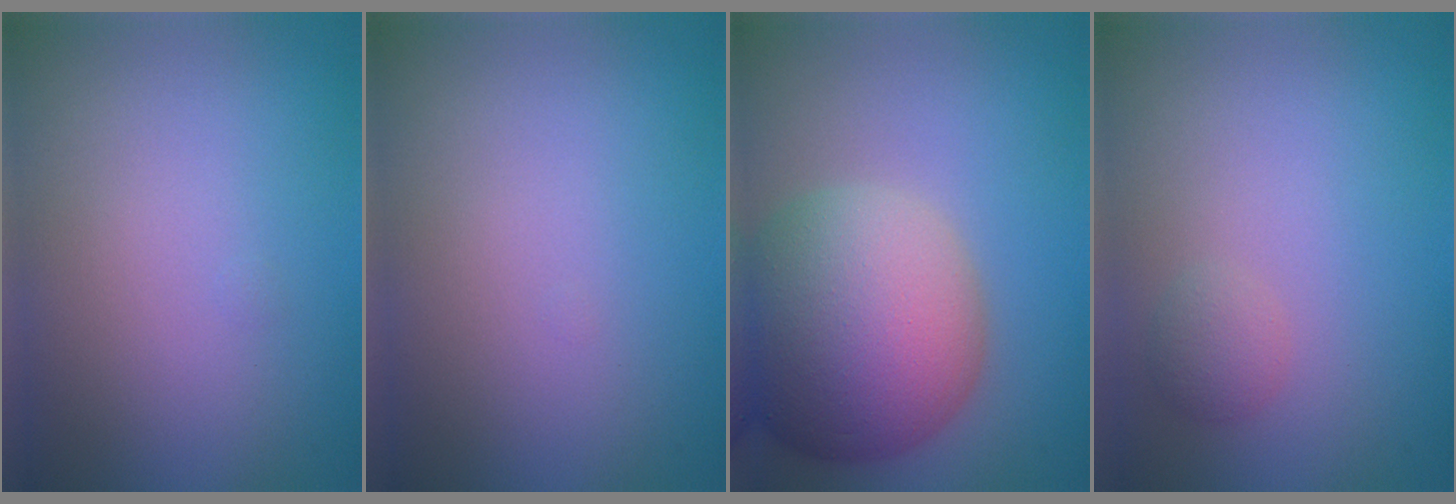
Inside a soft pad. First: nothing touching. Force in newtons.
{"total": 0.0}
{"total": 12.5, "press": 12.4, "slide": 0.9}
{"total": 1.3, "press": 1.3, "slide": 0.0}